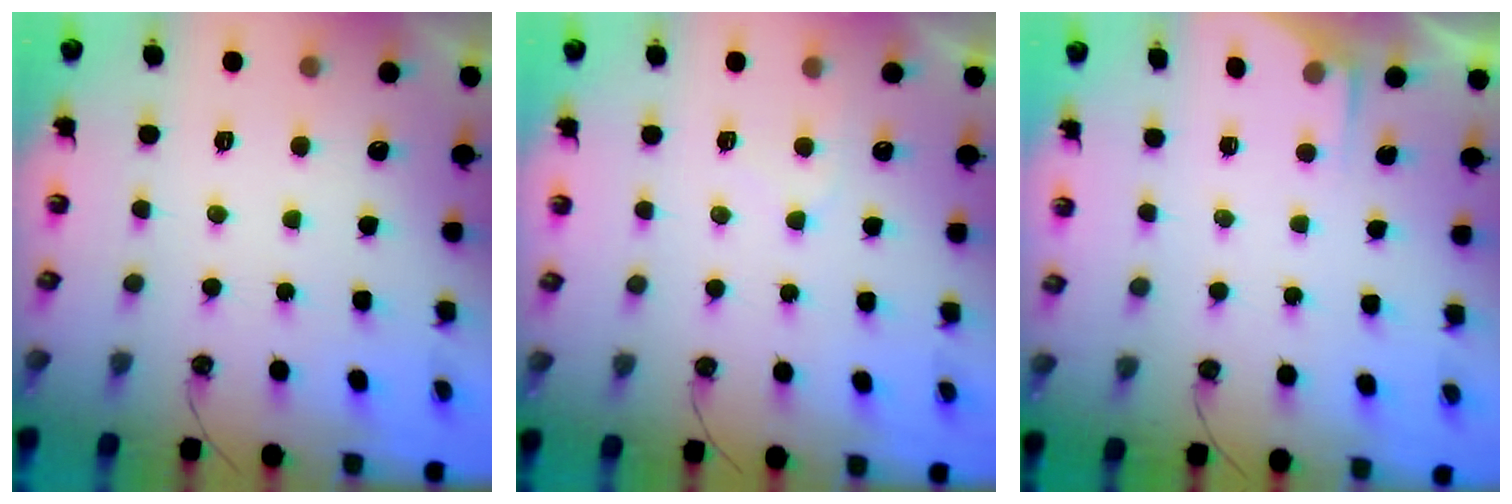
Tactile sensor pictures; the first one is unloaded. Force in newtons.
{"total": 5.1, "press": 5.1, "slide": 0.6}
{"total": 2.7, "press": 2.6, "slide": 0.4}